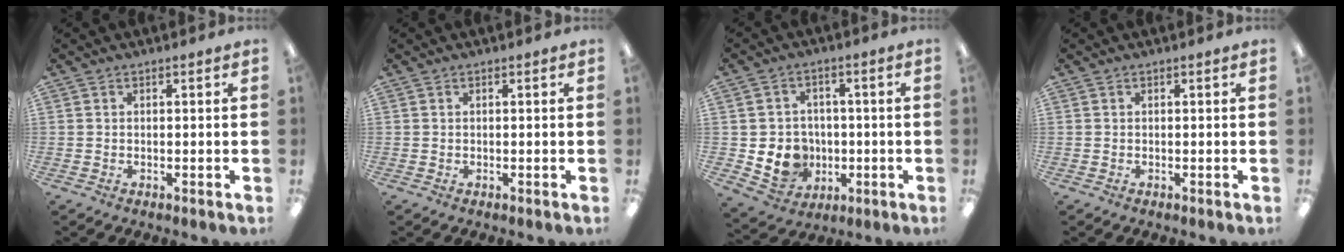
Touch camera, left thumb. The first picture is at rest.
{"total": 0.0}
{"total": 9.1, "force": [-1.6, 8.5, 3.0], "torque": [-0.075, 0.013, -0.020]}
{"total": 0.0}